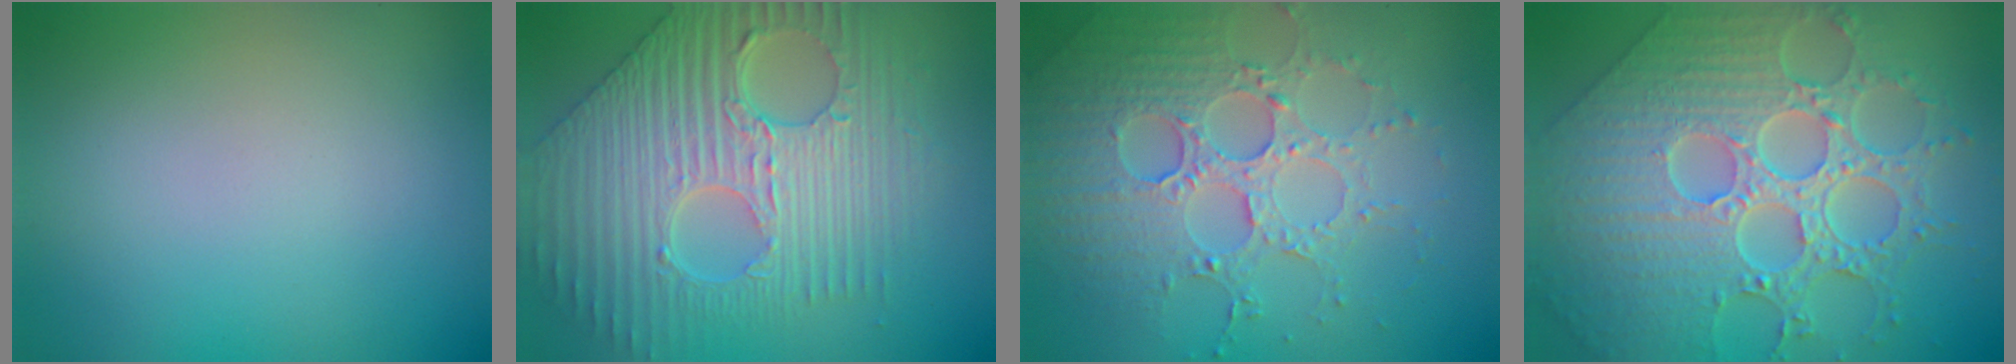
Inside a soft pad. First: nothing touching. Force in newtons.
{"total": 9.9, "press": 6.9, "slide": 7.0}
{"total": 5.2, "press": 4.6, "slide": 2.3}
{"total": 9.4, "press": 6.9, "slide": 6.3}